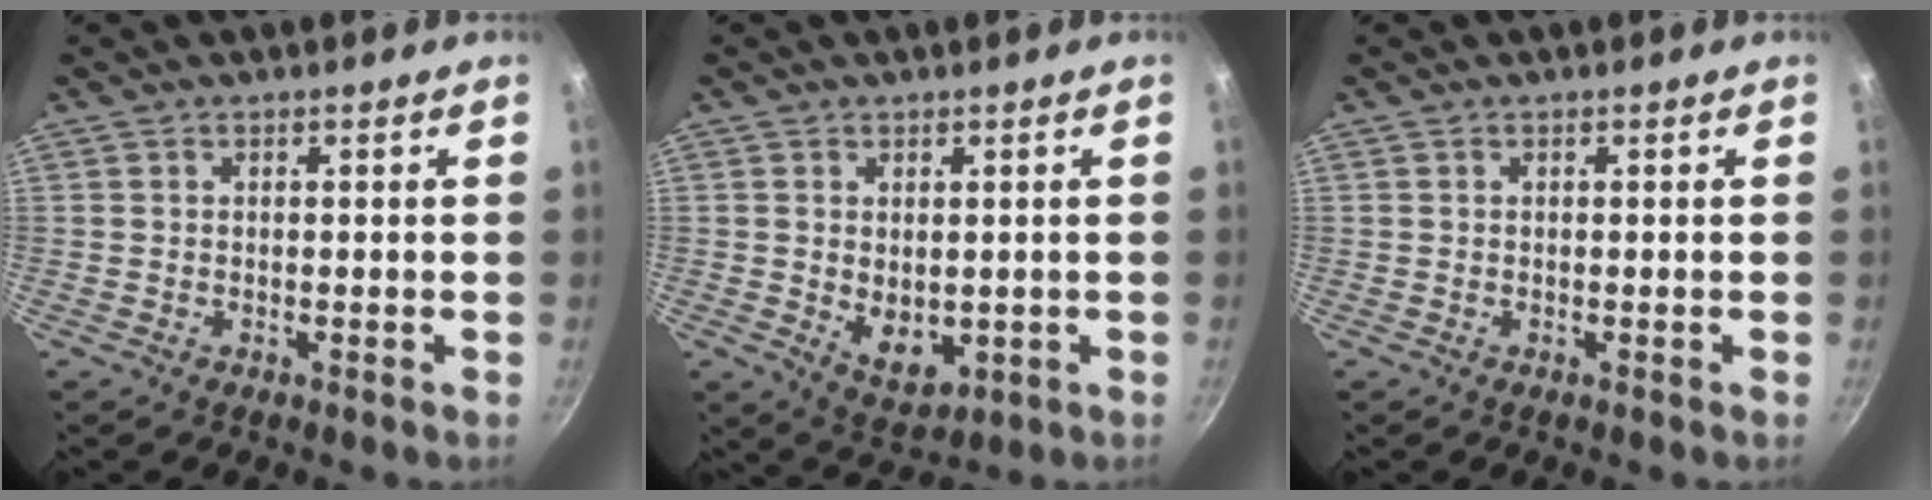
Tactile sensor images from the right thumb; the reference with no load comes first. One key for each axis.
{"total": 6.7, "fx": -0.1, "fy": 4.4, "fz": 5.0, "tx": -0.068, "ty": -0.017, "tz": 0.013}
{"total": 0.0}